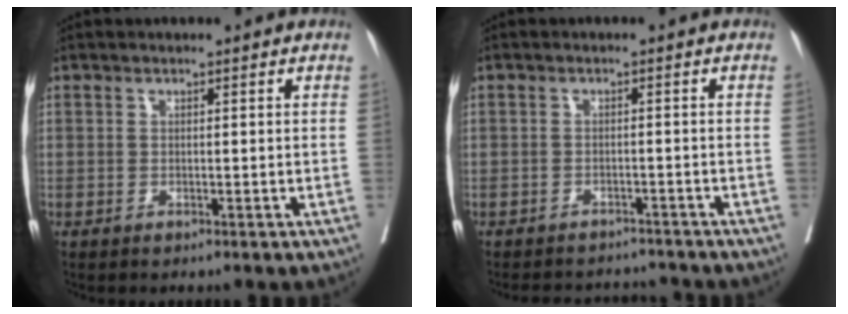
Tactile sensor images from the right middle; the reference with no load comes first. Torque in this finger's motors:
{"motor_torque": [0.45, -0.58, -0.03, 0.00]}